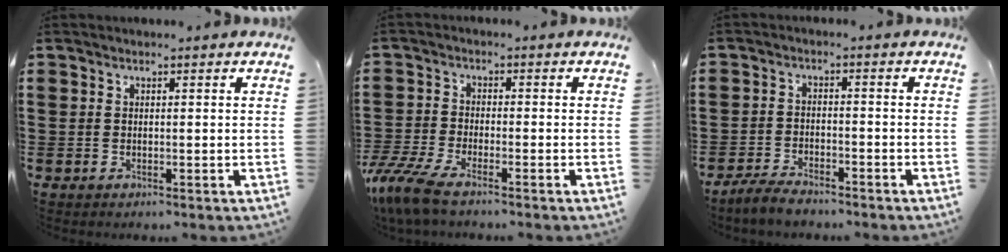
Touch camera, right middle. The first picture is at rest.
{"total": 5.8, "force": [-4.6, 1.0, 3.3], "torque": [-0.096, -0.020, -0.098]}
{"total": 3.4, "force": [-3.2, 0.8, 0.9], "torque": [-0.025, 0.004, -0.067]}